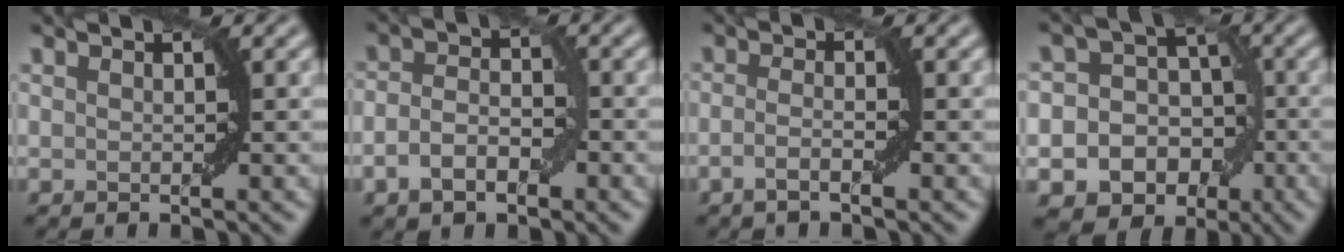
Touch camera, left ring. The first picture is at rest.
{"total": 3.6, "force": [-1.5, 2.0, 2.5], "torque": [-0.046, 0.002, -0.031]}
{"total": 1.7, "force": [-0.8, 0.3, 1.5], "torque": [-0.030, 0.002, -0.020]}
{"total": 12.5, "force": [-4.4, 11.1, 3.9], "torque": [-0.058, -0.008, -0.085]}